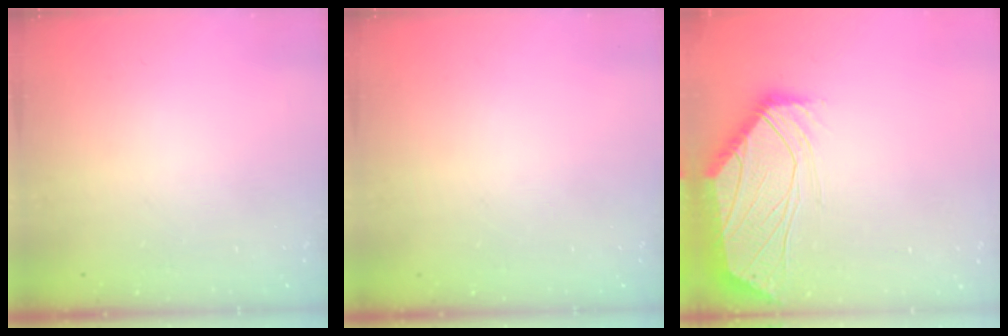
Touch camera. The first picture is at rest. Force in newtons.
{"total": 0.0}
{"total": 0.9, "press": 0.8, "slide": 0.4}